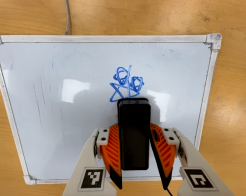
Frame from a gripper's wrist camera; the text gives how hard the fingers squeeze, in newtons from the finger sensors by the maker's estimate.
{"total": 5.7, "left": 4.5, "right": 6.9}